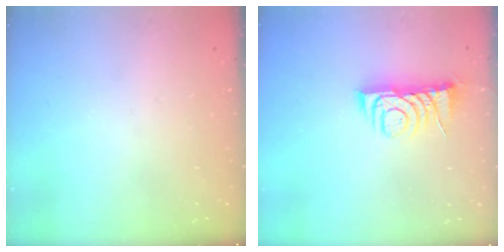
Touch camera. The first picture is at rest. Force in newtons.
{"total": 7.2, "press": 7.2, "slide": 0.3}